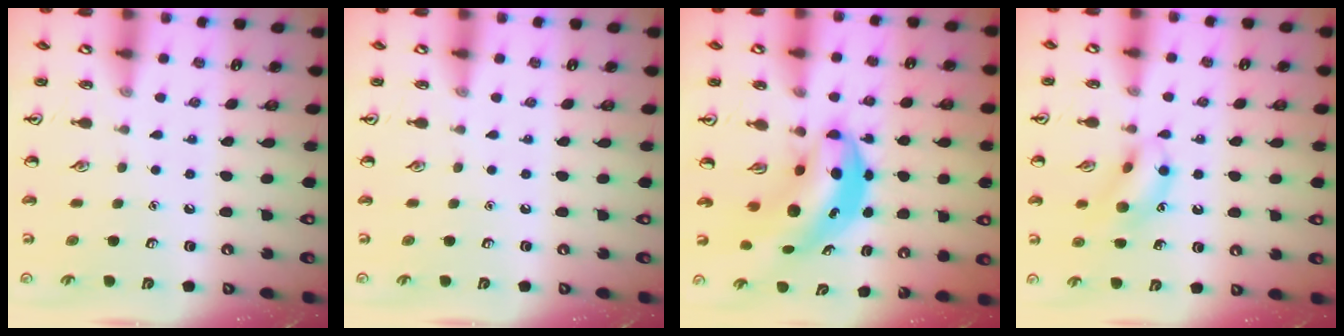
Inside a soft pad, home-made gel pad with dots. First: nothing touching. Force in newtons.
{"total": 0.0}
{"total": 7.6, "press": 7.4, "slide": 2.0}
{"total": 12.1, "press": 11.9, "slide": 2.0}